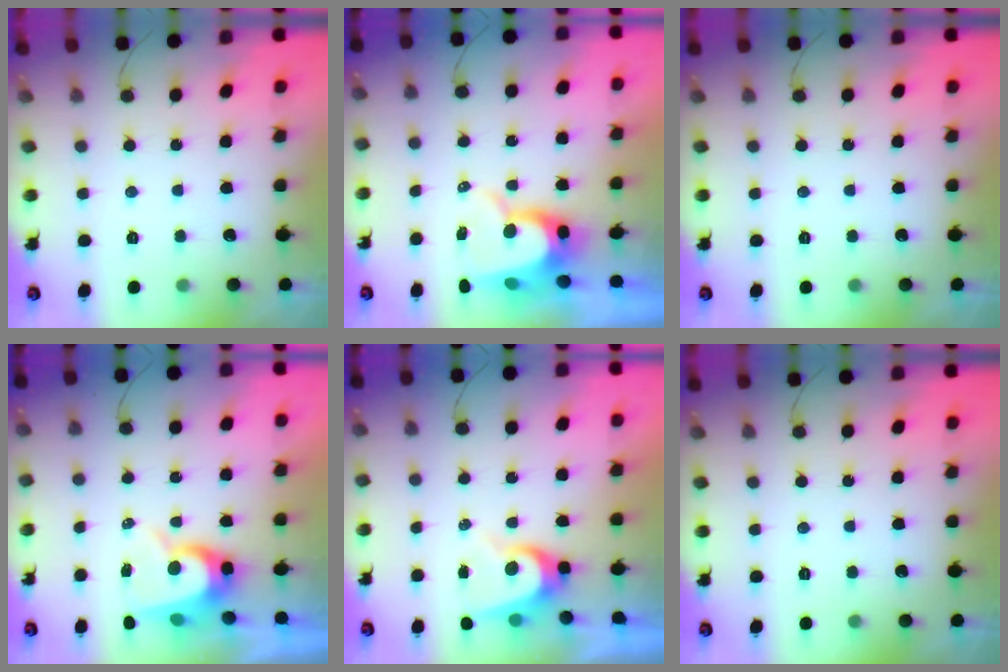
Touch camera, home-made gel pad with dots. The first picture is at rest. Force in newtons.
{"total": 9.7, "press": 9.7, "slide": 1.0}
{"total": 0.0}
{"total": 8.6, "press": 8.6, "slide": 0.8}
{"total": 7.0, "press": 7.0, "slide": 0.7}
{"total": 0.0}